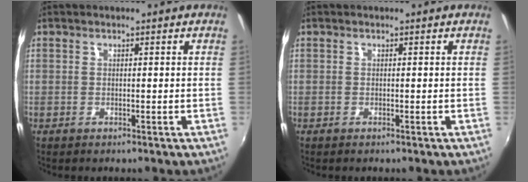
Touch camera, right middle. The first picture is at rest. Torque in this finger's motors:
{"motor_torque": [0.31, 0.02, 0.02, 0.01]}